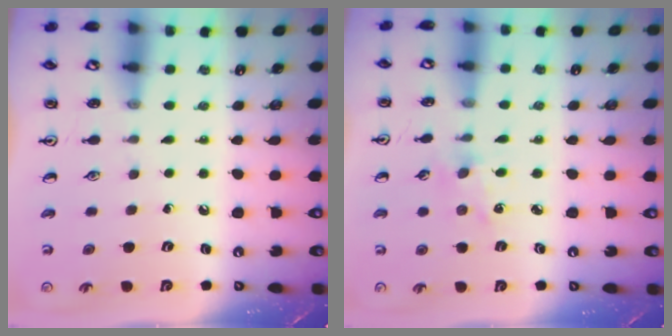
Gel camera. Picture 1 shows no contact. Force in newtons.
{"total": 1.6, "press": 1.5, "slide": 0.3}